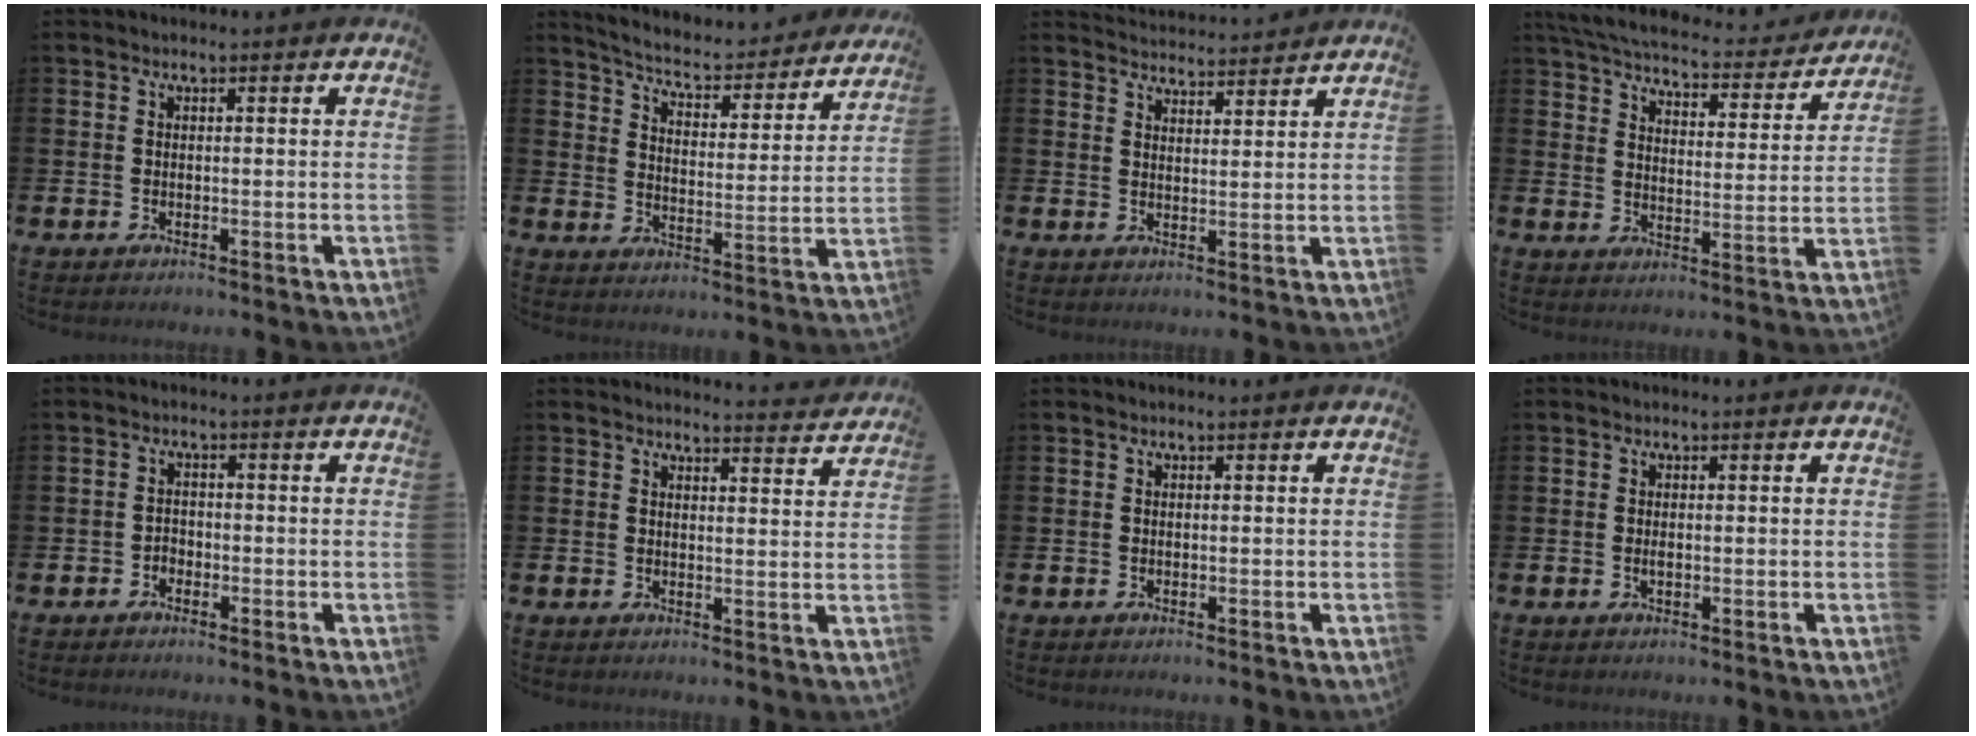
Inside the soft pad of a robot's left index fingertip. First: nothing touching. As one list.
[{"total": 5.1, "force": [4.8, 1.0, 1.4], "torque": [-0.051, -0.042, 0.074]}, {"total": 3.8, "force": [3.8, 0.2, -0.3], "torque": [0.004, -0.027, 0.068]}, {"total": 5.8, "force": [5.5, 0.9, 1.8], "torque": [-0.061, -0.042, 0.089]}, {"total": 1.5, "force": [-0.9, 1.1, 0.3], "torque": [-0.008, 0.004, -0.021]}, {"total": 3.4, "force": [3.4, -0.1, 0.0], "torque": [0.008, -0.029, 0.058]}, {"total": 0.0}, {"total": 0.7, "force": [0.0, 0.3, 0.6], "torque": [-0.013, 0.001, -0.001]}]